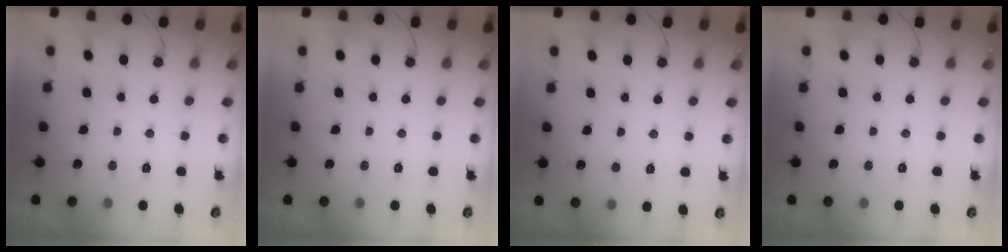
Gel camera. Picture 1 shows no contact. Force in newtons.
{"total": 0.0}
{"total": 2.8, "press": 2.8, "slide": 0.3}
{"total": 0.0}